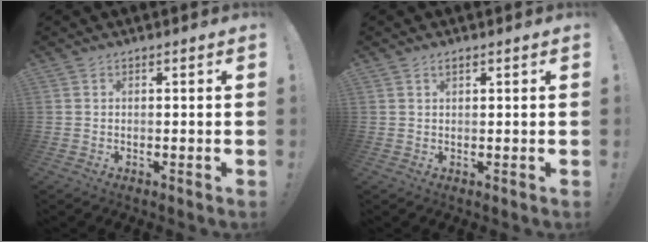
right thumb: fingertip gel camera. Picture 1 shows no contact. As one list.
[{"total": 1.1, "force": [0.7, 0.5, 0.7], "torque": [-0.011, -0.001, 0.013]}]